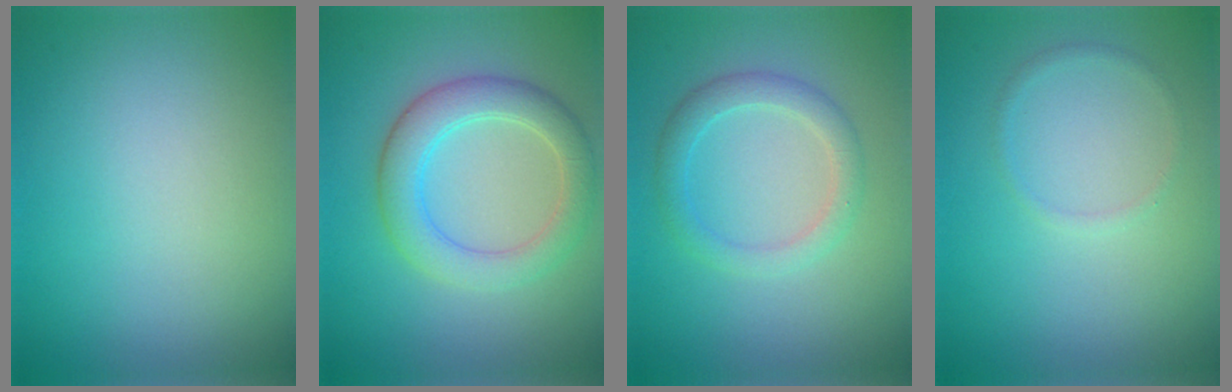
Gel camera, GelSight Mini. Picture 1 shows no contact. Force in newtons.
{"total": 4.7, "press": 4.7, "slide": 0.1}
{"total": 2.6, "press": 2.6, "slide": 0.1}
{"total": 0.8, "press": 0.8, "slide": 0.1}